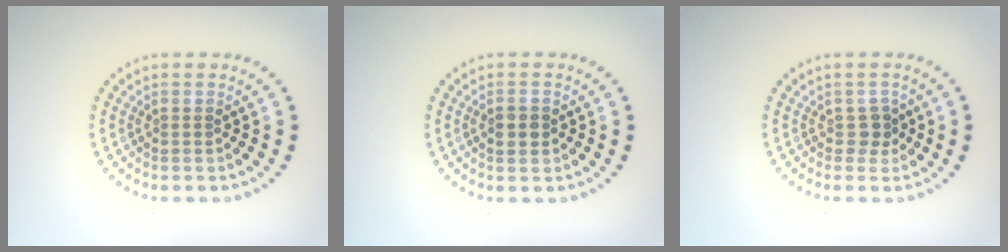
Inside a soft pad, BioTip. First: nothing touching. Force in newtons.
{"total": 2.0, "press": 2.0, "slide": 0.2}
{"total": 1.3, "press": 1.0, "slide": 0.8}